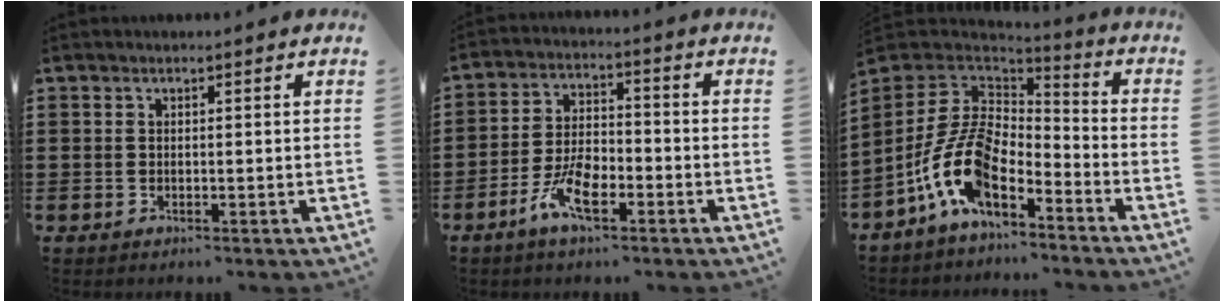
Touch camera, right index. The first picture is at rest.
{"total": 7.0, "force": [-3.8, 2.9, 5.1], "torque": [-0.115, 0.002, -0.076]}
{"total": 12.6, "force": [-6.1, 6.2, 9.2], "torque": [-0.220, -0.002, -0.126]}